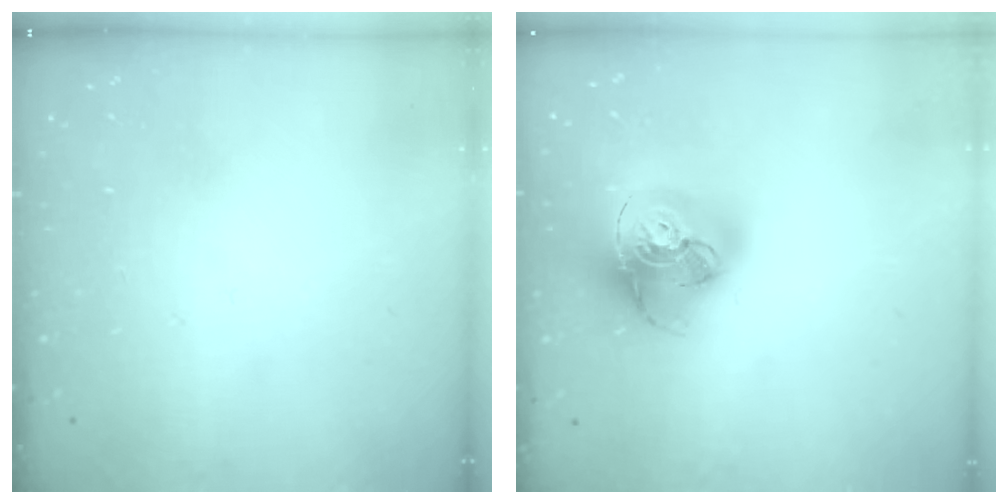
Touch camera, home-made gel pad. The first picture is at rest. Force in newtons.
{"total": 20.6, "press": 20.5, "slide": 2.1}